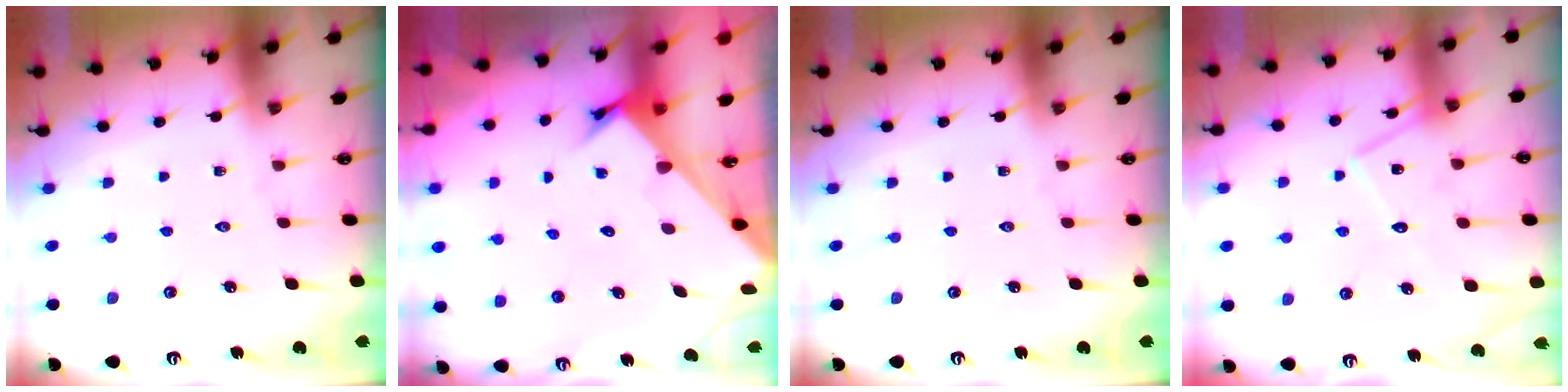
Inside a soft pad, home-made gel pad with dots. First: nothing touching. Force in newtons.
{"total": 2.7, "press": 2.7, "slide": 0.3}
{"total": 0.0}
{"total": 13.7, "press": 13.7, "slide": 0.9}